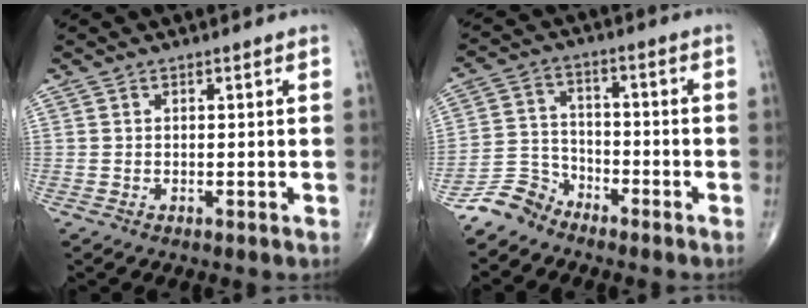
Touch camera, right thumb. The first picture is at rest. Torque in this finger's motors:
{"motor_torque": [2.70, 0.78, -0.47, -0.73, 0.04]}